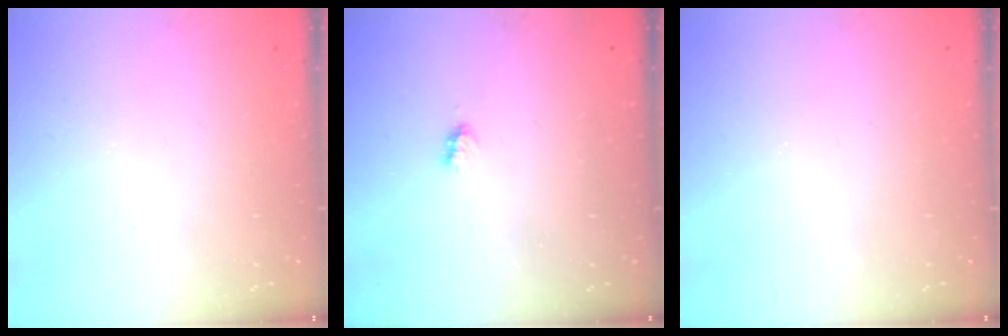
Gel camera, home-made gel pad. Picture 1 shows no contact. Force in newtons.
{"total": 1.7, "press": 1.7, "slide": 0.3}
{"total": 0.0}